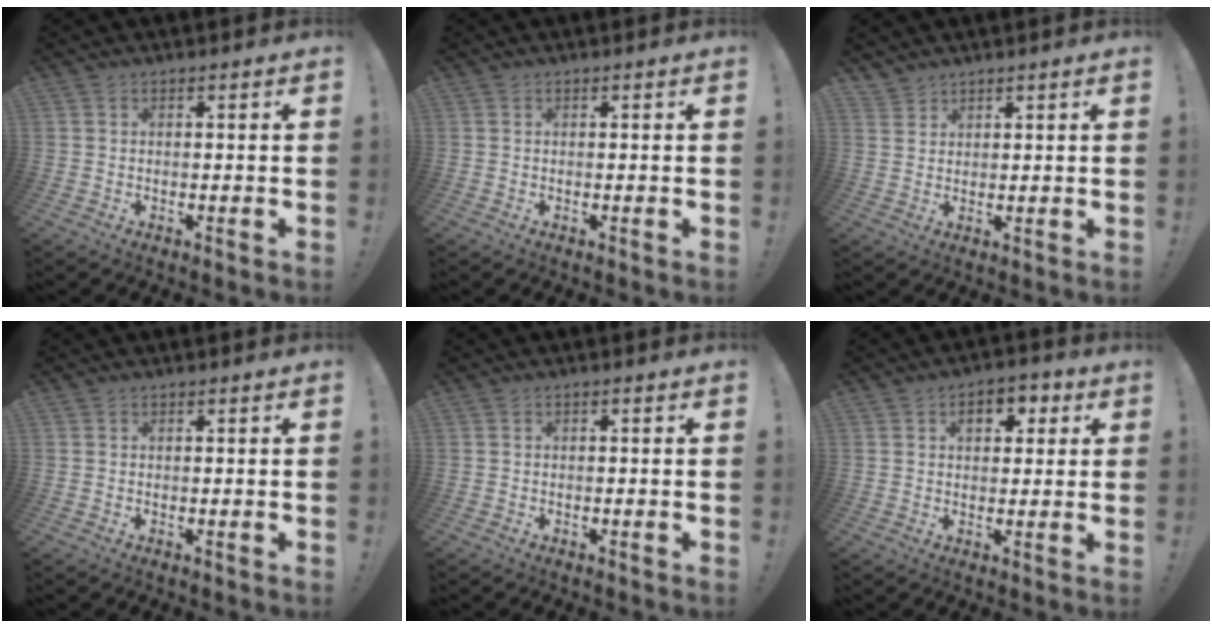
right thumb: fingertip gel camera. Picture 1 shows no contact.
{"total": 0.0}
{"total": 3.0, "force": [2.5, 1.6, 0.2], "torque": [-0.006, -0.018, 0.047]}
{"total": 0.0}
{"total": 0.6, "force": [-0.5, 0.1, 0.3], "torque": [-0.010, 0.003, -0.008]}
{"total": 6.4, "force": [2.0, 4.3, 4.2], "torque": [-0.049, 0.002, 0.029]}